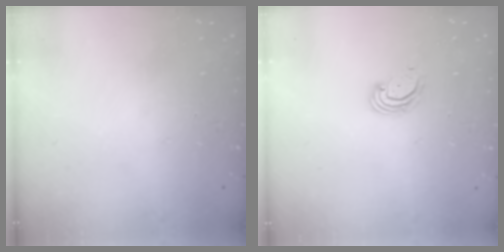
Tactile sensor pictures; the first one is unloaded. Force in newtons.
{"total": 2.8, "press": 2.8, "slide": 0.2}